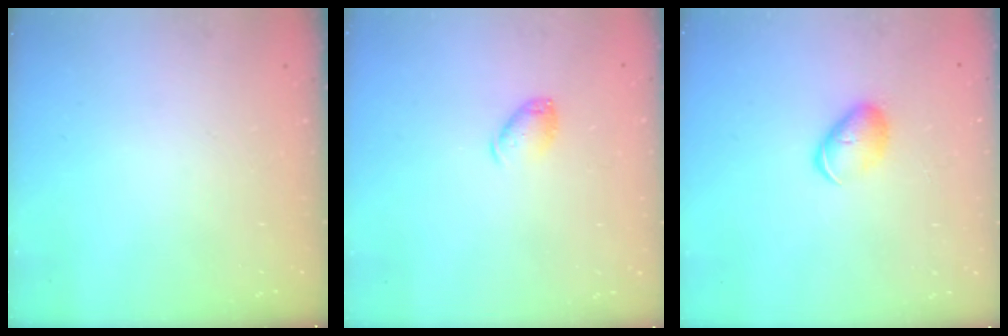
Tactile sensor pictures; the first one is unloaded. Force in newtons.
{"total": 6.6, "press": 6.4, "slide": 1.4}
{"total": 6.4, "press": 6.3, "slide": 0.8}